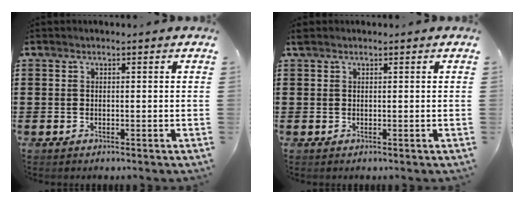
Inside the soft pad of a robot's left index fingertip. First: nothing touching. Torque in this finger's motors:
{"motor_torque": [0.57, -0.51, 0.00, 0.03]}